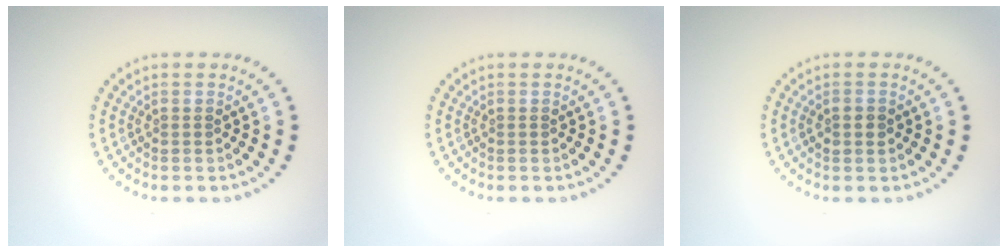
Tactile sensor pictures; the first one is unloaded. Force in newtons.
{"total": 0.0}
{"total": 1.6, "press": 1.6, "slide": 0.2}